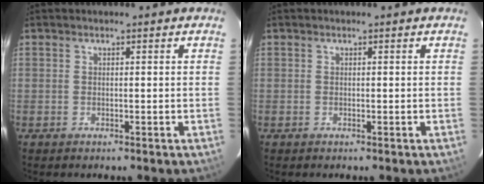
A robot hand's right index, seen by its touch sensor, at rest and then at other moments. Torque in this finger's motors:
{"motor_torque": [0.11, 0.06, -0.02, 0.01]}